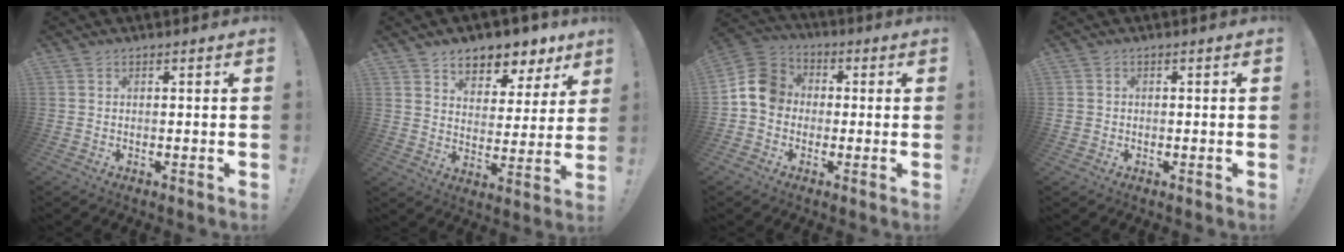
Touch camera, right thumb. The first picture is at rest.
{"total": 8.7, "force": [6.7, 4.7, 2.9], "torque": [-0.034, -0.057, 0.120]}
{"total": 10.9, "force": [-0.4, 9.4, 5.6], "torque": [-0.080, 0.029, 0.000]}
{"total": 1.5, "force": [-0.3, 1.4, 0.4], "torque": [-0.011, 0.006, -0.005]}